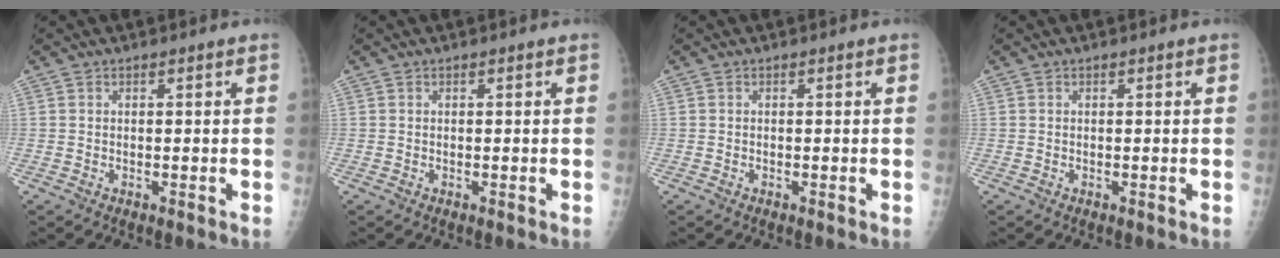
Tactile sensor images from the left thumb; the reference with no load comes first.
{"total": 0.0}
{"total": 0.0}
{"total": 0.0}